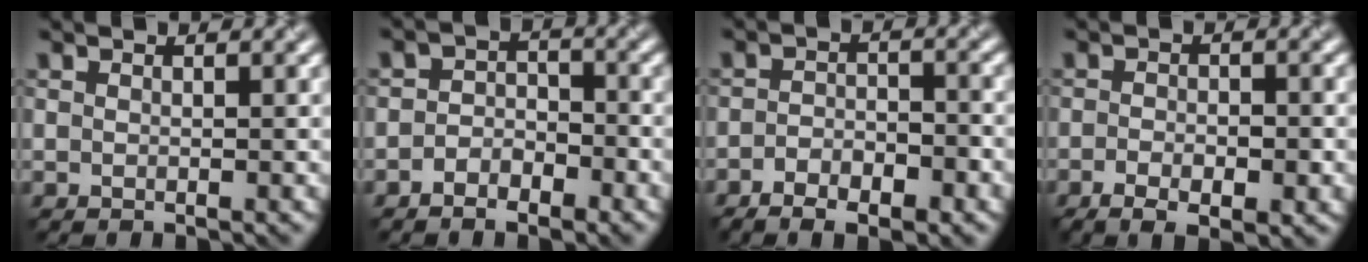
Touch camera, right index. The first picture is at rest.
{"total": 2.3, "force": [-1.5, 1.4, 1.0], "torque": [-0.016, 0.013, -0.033]}
{"total": 4.7, "force": [-2.9, 2.1, 3.2], "torque": [-0.051, 0.003, -0.046]}
{"total": 4.6, "force": [-1.8, 1.8, 3.8], "torque": [-0.063, 0.001, -0.017]}